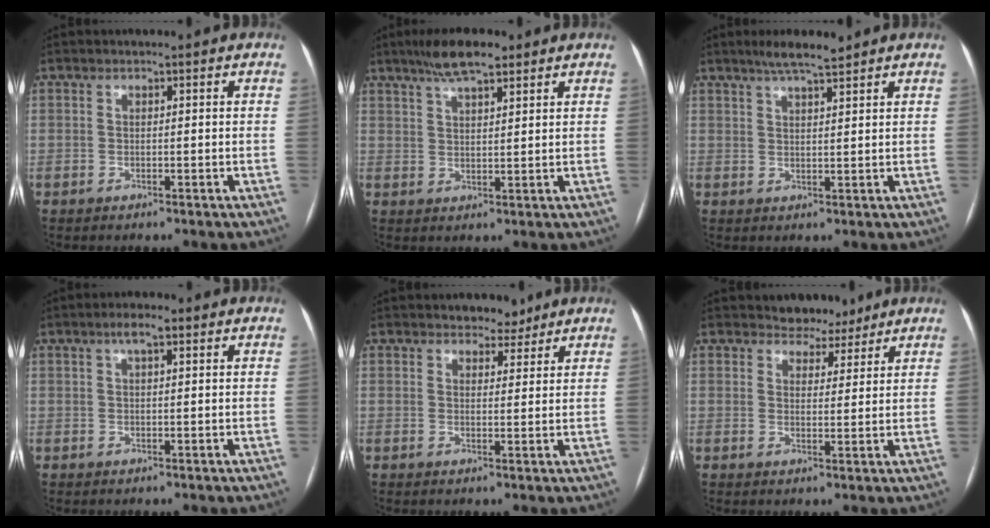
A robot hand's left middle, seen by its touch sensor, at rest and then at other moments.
{"total": 6.7, "force": [4.9, 1.4, 4.3], "torque": [-0.083, 0.014, 0.085]}
{"total": 4.9, "force": [4.0, 0.3, 2.9], "torque": [-0.052, 0.009, 0.069]}
{"total": 2.7, "force": [1.4, 0.7, 2.1], "torque": [-0.041, 0.010, 0.024]}
{"total": 3.5, "force": [2.8, 1.9, 0.7], "torque": [-0.002, 0.002, 0.040]}
{"total": 4.5, "force": [3.9, 2.3, 0.4], "torque": [-0.002, -0.001, 0.054]}